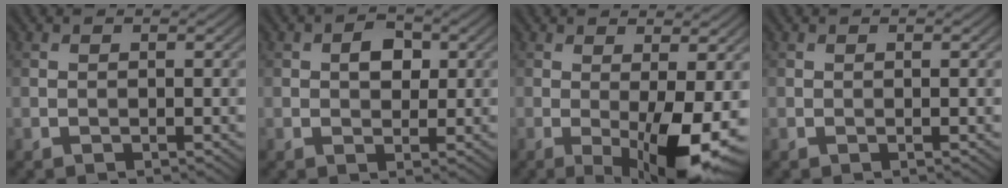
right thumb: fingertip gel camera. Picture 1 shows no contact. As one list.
[{"total": 3.1, "force": [0.6, 2.2, 2.1], "torque": [-0.037, 0.001, 0.006]}, {"total": 8.6, "force": [-1.7, 1.9, 8.2], "torque": [-0.130, -0.007, -0.019]}, {"total": 0.0}]